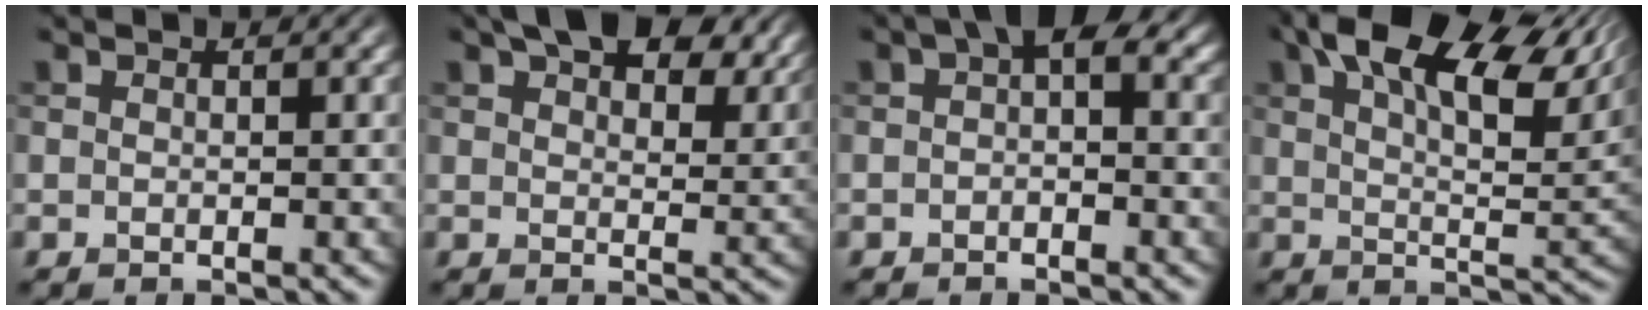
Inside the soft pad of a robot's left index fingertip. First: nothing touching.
{"total": 10.8, "force": [7.4, 4.5, 6.4], "torque": [-0.090, 0.017, 0.102]}
{"total": 3.1, "force": [0.7, 1.5, 2.6], "torque": [-0.032, 0.012, 0.001]}
{"total": 15.3, "force": [8.2, 6.4, 11.2], "torque": [-0.144, 0.033, 0.123]}